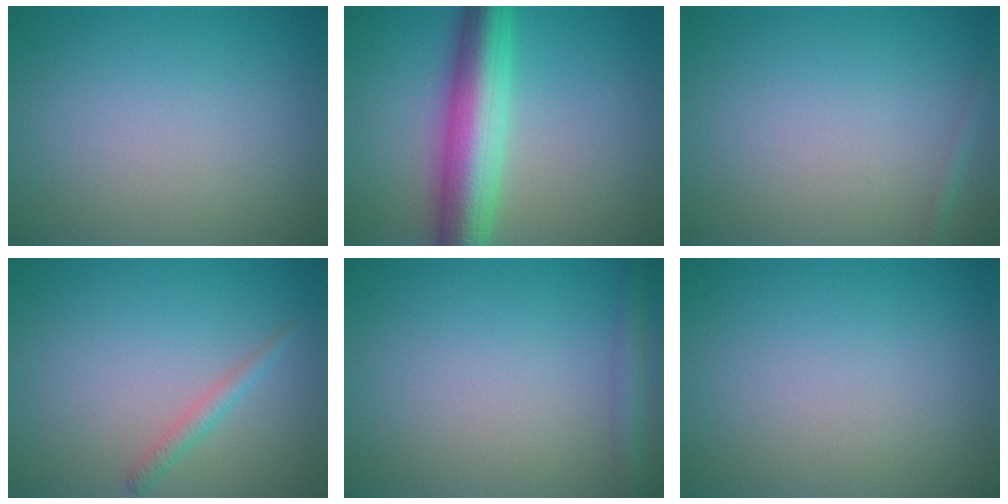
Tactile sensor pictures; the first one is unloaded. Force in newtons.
{"total": 8.2, "press": 8.2, "slide": 0.0}
{"total": 0.8, "press": 0.8, "slide": 0.0}
{"total": 1.4, "press": 1.4, "slide": 0.1}
{"total": 2.1, "press": 2.1, "slide": 0.1}
{"total": 0.0}